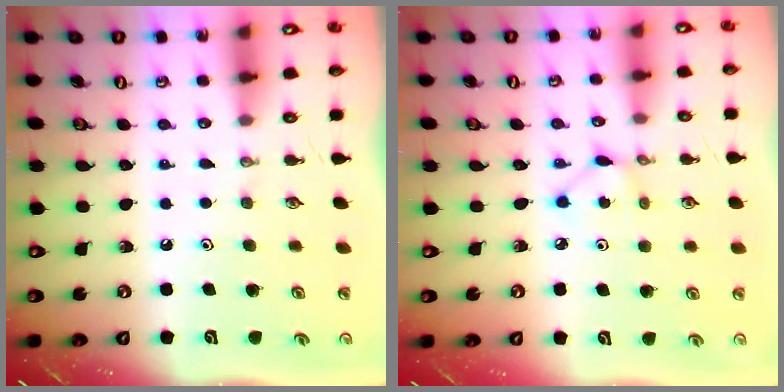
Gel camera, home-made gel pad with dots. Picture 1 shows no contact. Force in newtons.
{"total": 2.4, "press": 2.4, "slide": 0.1}